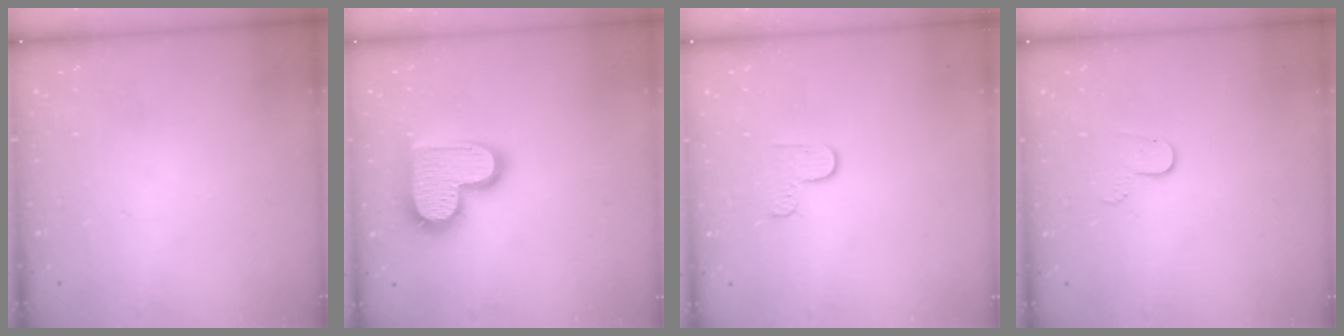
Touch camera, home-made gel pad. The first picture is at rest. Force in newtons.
{"total": 16.8, "press": 16.7, "slide": 1.3}
{"total": 3.6, "press": 3.5, "slide": 0.4}
{"total": 5.2, "press": 5.2, "slide": 0.6}